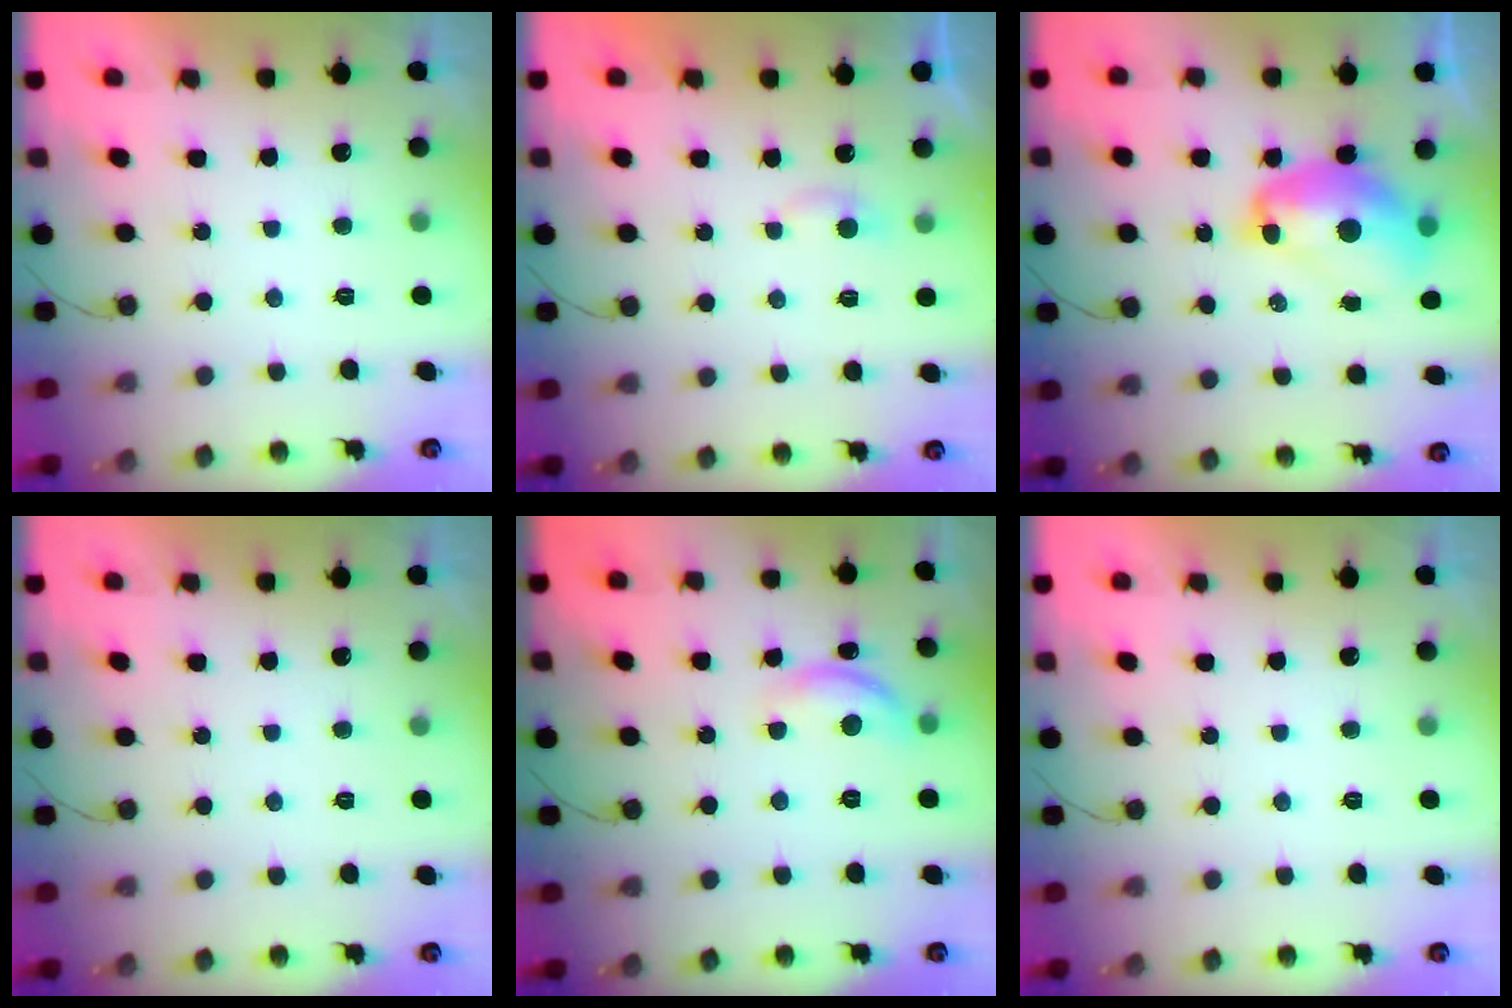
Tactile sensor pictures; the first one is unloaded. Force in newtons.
{"total": 2.8, "press": 2.8, "slide": 0.2}
{"total": 13.2, "press": 13.2, "slide": 1.2}
{"total": 0.0}
{"total": 10.1, "press": 10.0, "slide": 0.7}
{"total": 0.0}